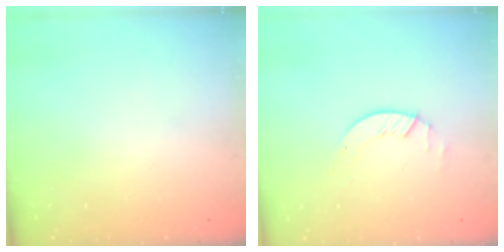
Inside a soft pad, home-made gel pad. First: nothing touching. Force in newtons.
{"total": 2.0, "press": 2.0, "slide": 0.2}